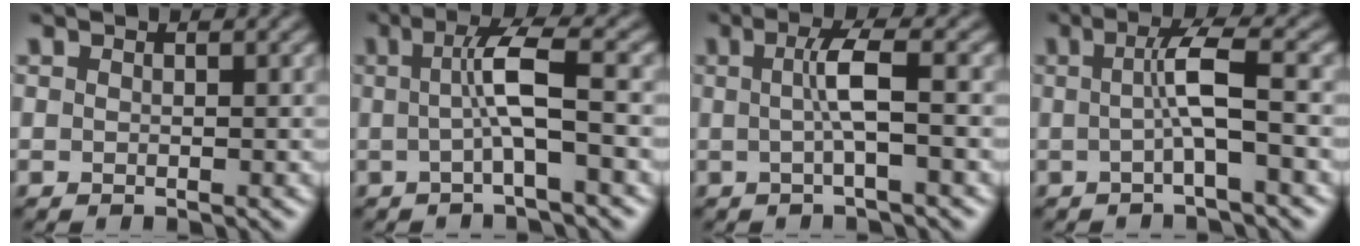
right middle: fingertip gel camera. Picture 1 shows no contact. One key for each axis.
{"total": 4.2, "fx": -0.2, "fy": 0.6, "fz": 4.2, "tx": -0.076, "ty": 0.007, "tz": -0.006}
{"total": 3.0, "fx": 0.0, "fy": 0.4, "fz": 3.0, "tx": -0.059, "ty": 0.002, "tz": -0.002}
{"total": 3.7, "fx": -0.2, "fy": 0.4, "fz": 3.7, "tx": -0.067, "ty": 0.006, "tz": -0.008}